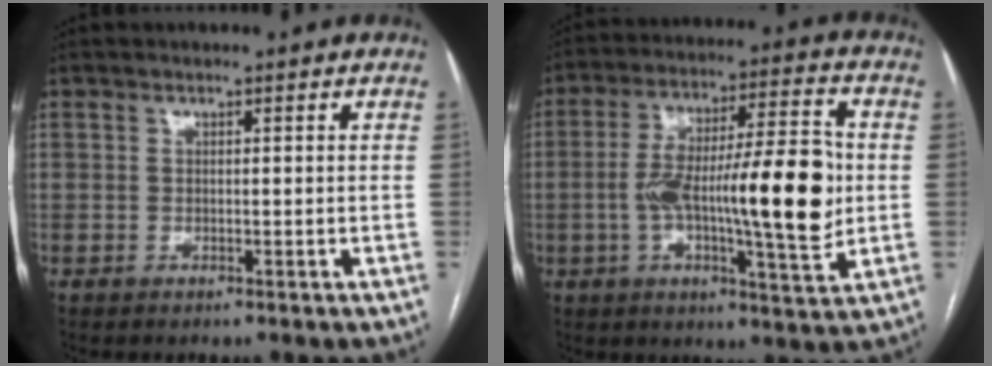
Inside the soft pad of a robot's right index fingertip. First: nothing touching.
{"total": 18.8, "force": [-1.2, 3.4, 18.4], "torque": [-0.304, 0.016, -0.017]}